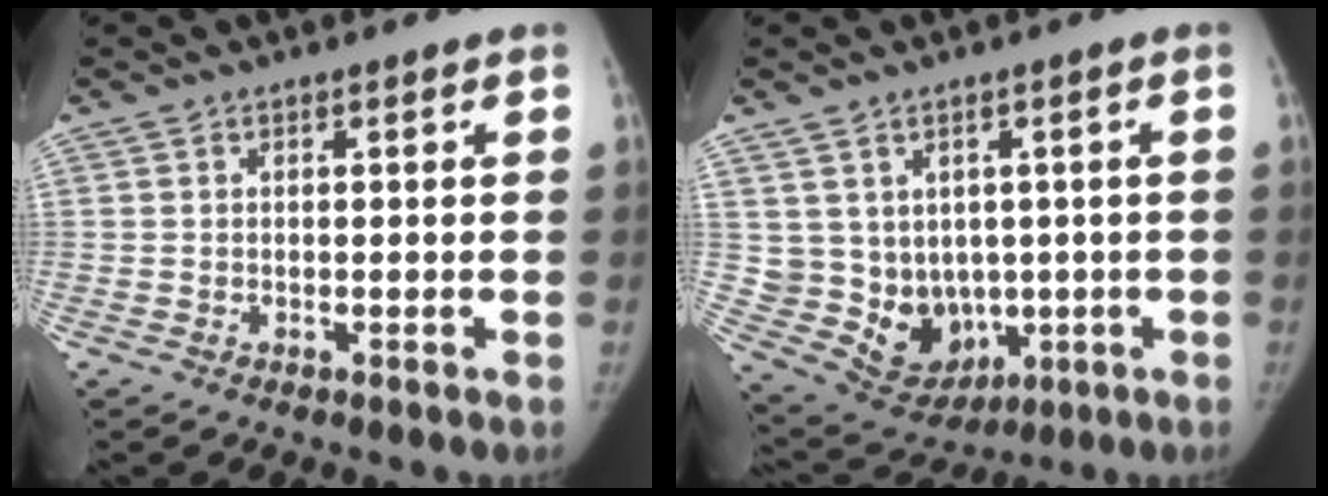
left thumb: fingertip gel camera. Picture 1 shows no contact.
{"total": 10.6, "force": [0.2, 9.1, 5.5], "torque": [-0.060, -0.004, 0.042]}